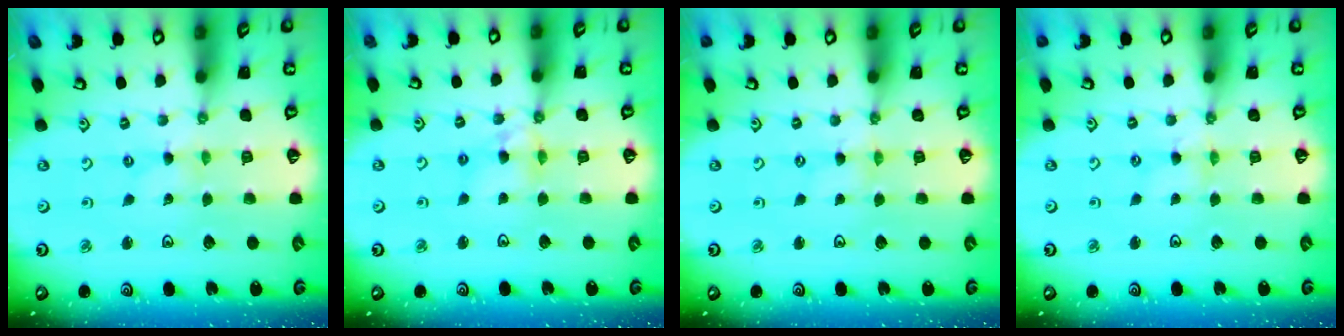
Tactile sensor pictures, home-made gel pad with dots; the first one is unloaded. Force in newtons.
{"total": 7.1, "press": 7.0, "slide": 0.7}
{"total": 0.0}
{"total": 1.0, "press": 1.0, "slide": 0.2}